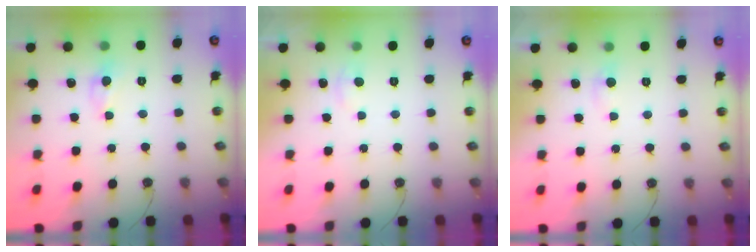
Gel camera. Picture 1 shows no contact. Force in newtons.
{"total": 2.9, "press": 2.9, "slide": 0.4}
{"total": 1.3, "press": 1.0, "slide": 0.8}